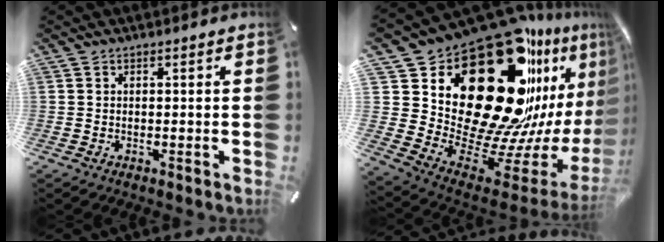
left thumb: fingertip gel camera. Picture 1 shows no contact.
{"total": 35.6, "force": [16.4, 20.0, 24.4], "torque": [-0.314, -0.226, 0.354]}